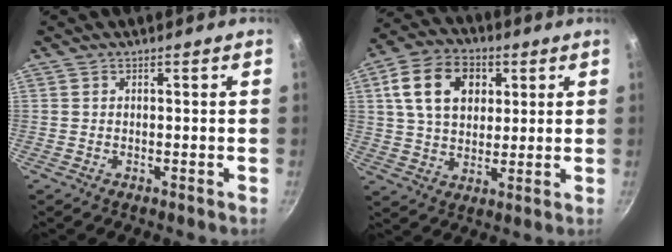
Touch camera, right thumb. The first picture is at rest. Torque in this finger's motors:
{"motor_torque": [0.12, 2.98, 1.27, 0.11, 0.31]}